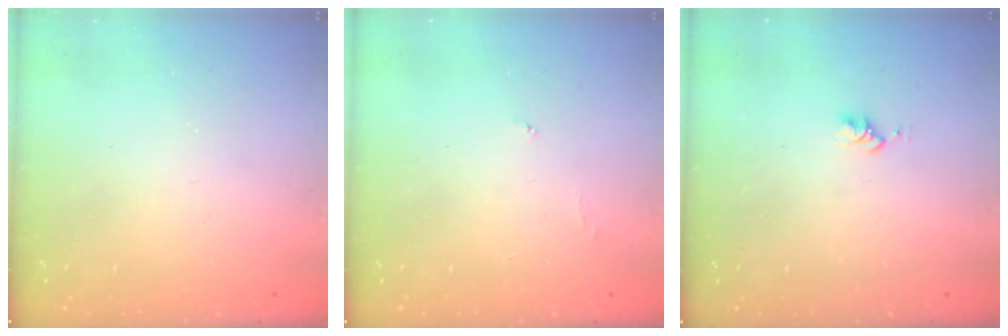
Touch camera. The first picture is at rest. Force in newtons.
{"total": 3.9, "press": 3.9, "slide": 0.3}
{"total": 2.6, "press": 2.6, "slide": 0.4}